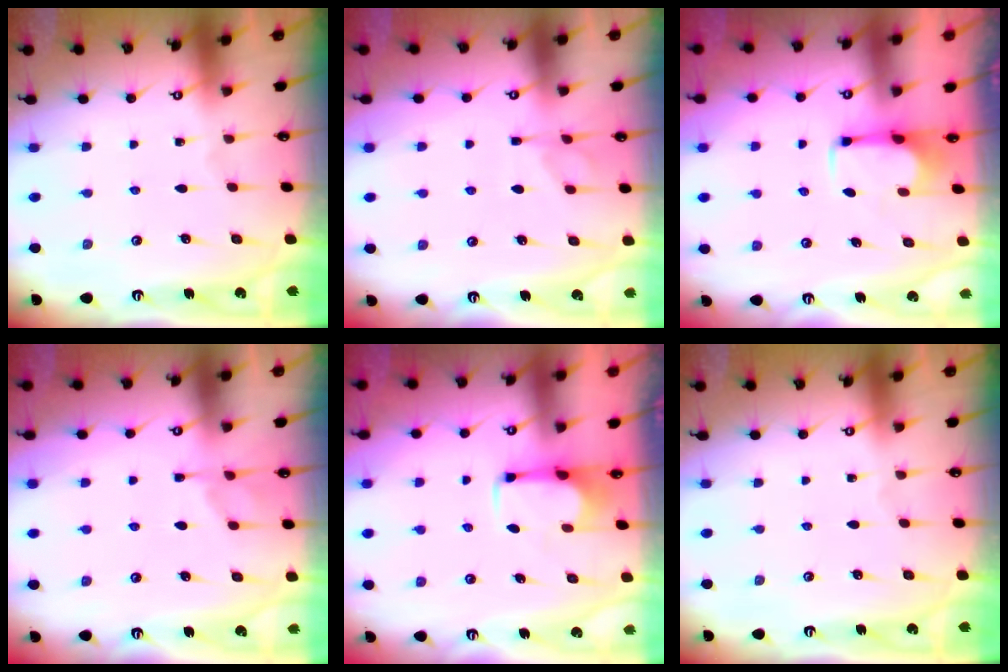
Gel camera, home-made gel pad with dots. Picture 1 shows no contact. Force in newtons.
{"total": 1.3, "press": 0.5, "slide": 1.2}
{"total": 2.8, "press": 2.7, "slide": 0.7}
{"total": 0.9, "press": 0.1, "slide": 0.9}
{"total": 2.8, "press": 2.7, "slide": 0.7}
{"total": 0.0}